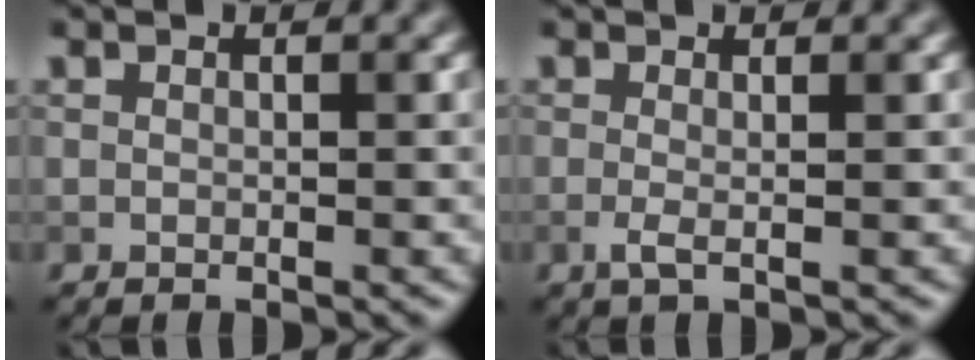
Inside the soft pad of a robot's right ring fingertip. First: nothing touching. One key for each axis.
{"total": 1.5, "fx": -0.2, "fy": 0.3, "fz": 1.4, "tx": -0.026, "ty": -0.005, "tz": -0.006}